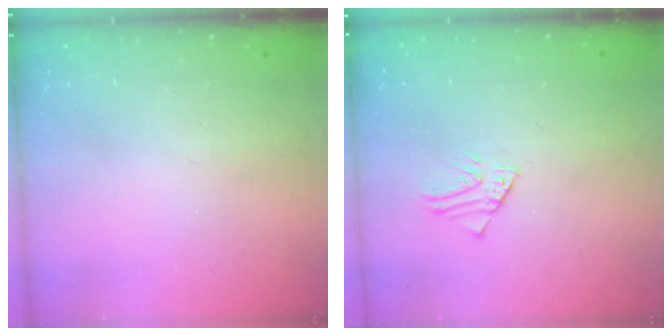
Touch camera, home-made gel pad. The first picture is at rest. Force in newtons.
{"total": 1.9, "press": 1.9, "slide": 0.1}